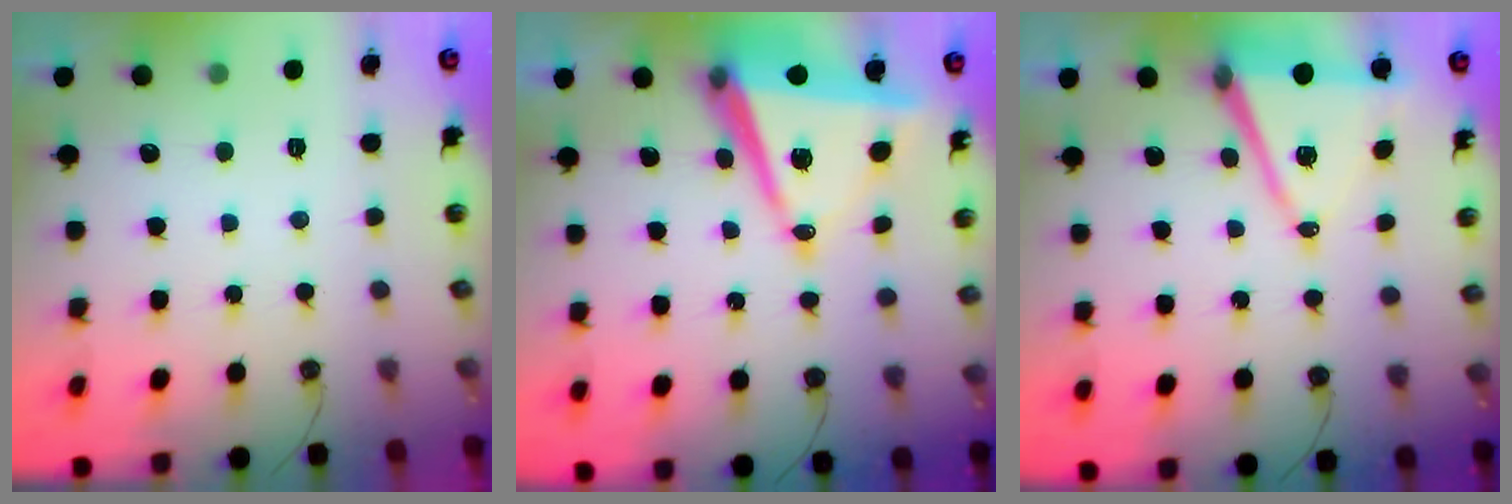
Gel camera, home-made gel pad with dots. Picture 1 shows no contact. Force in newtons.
{"total": 11.8, "press": 11.2, "slide": 3.8}
{"total": 10.1, "press": 9.3, "slide": 4.0}